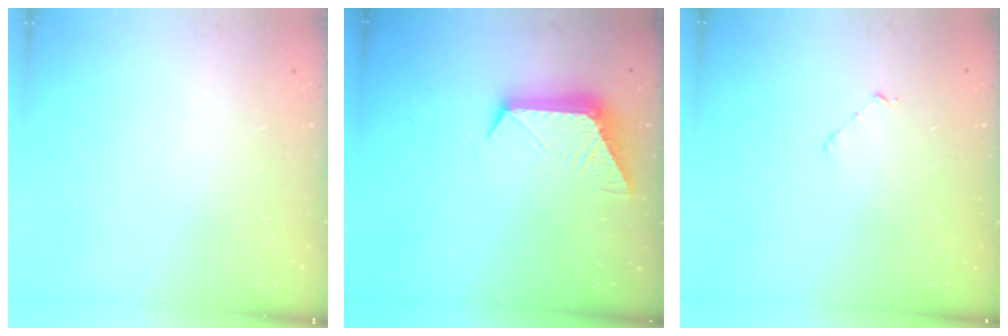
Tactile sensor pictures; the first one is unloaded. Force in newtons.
{"total": 11.0, "press": 10.9, "slide": 1.0}
{"total": 3.5, "press": 3.5, "slide": 0.3}